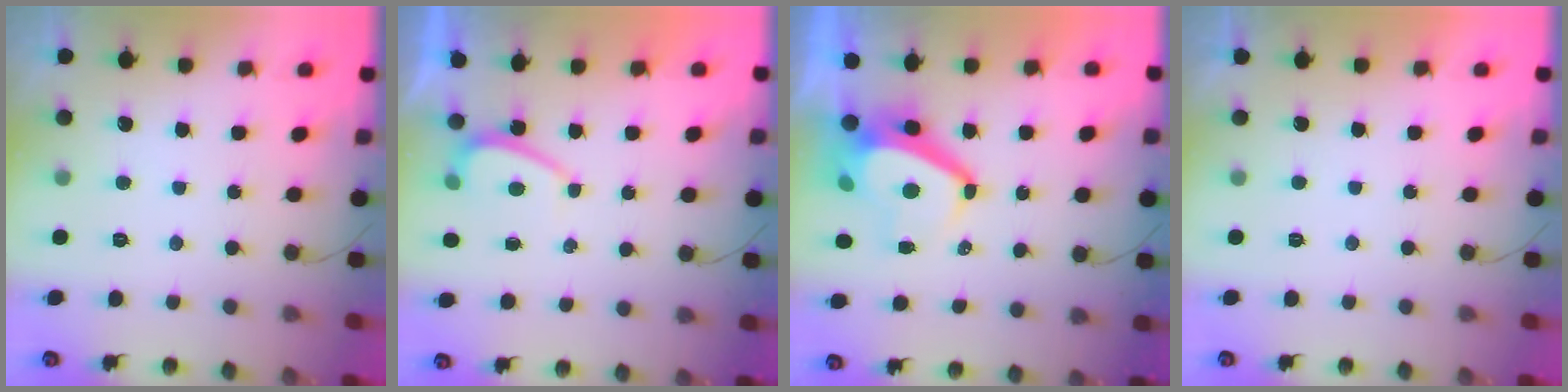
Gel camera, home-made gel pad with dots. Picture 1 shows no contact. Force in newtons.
{"total": 0.6, "press": 0.3, "slide": 0.5}
{"total": 6.6, "press": 6.6, "slide": 0.5}
{"total": 2.1, "press": 2.1, "slide": 0.4}